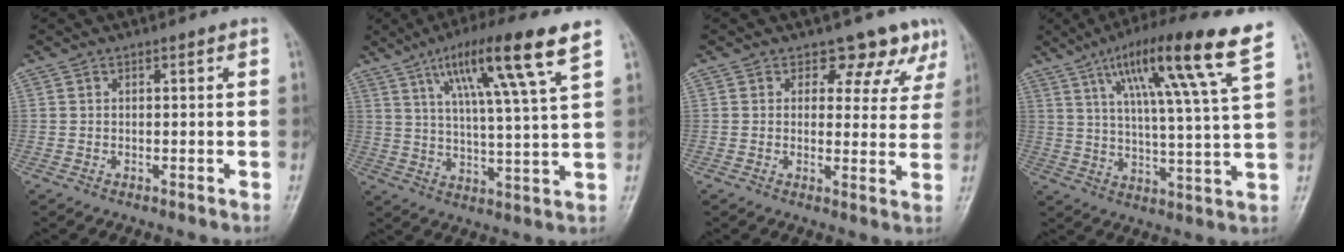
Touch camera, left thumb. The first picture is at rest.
{"total": 15.3, "force": [8.1, 1.0, 12.9], "torque": [-0.220, -0.023, 0.133]}
{"total": 7.3, "force": [5.6, 4.4, 1.7], "torque": [0.021, -0.029, 0.049]}
{"total": 17.6, "force": [9.6, 0.5, 14.7], "torque": [-0.231, -0.030, 0.147]}